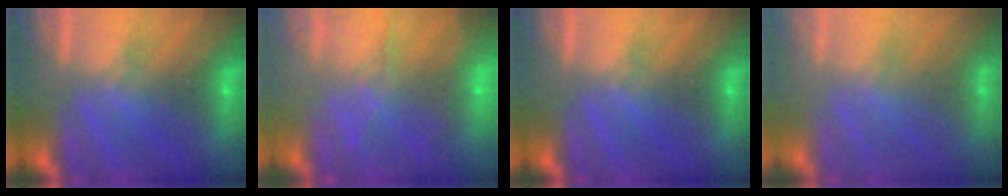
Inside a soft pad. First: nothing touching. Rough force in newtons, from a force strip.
{"total": 6.8}
{"total": 0.0}
{"total": 2.1}